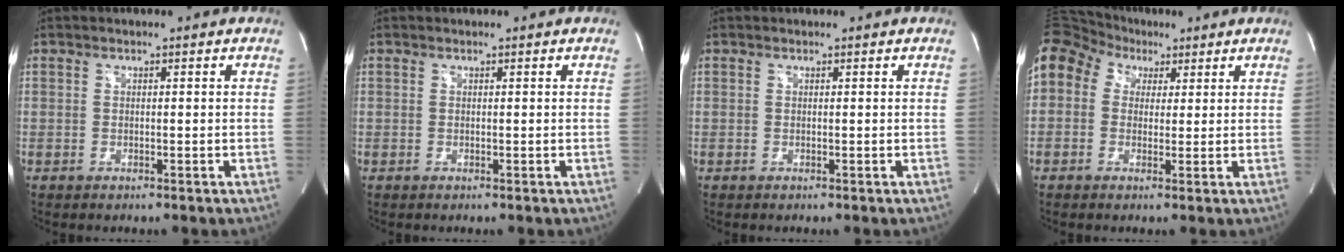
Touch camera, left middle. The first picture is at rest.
{"total": 0.5, "force": [0.5, 0.0, 0.1], "torque": [-0.002, 0.014, 0.012]}
{"total": 0.5, "force": [0.5, 0.1, 0.0], "torque": [-0.001, 0.012, 0.011]}
{"total": 12.2, "force": [5.2, 9.8, 5.0], "torque": [-0.153, 0.079, 0.097]}